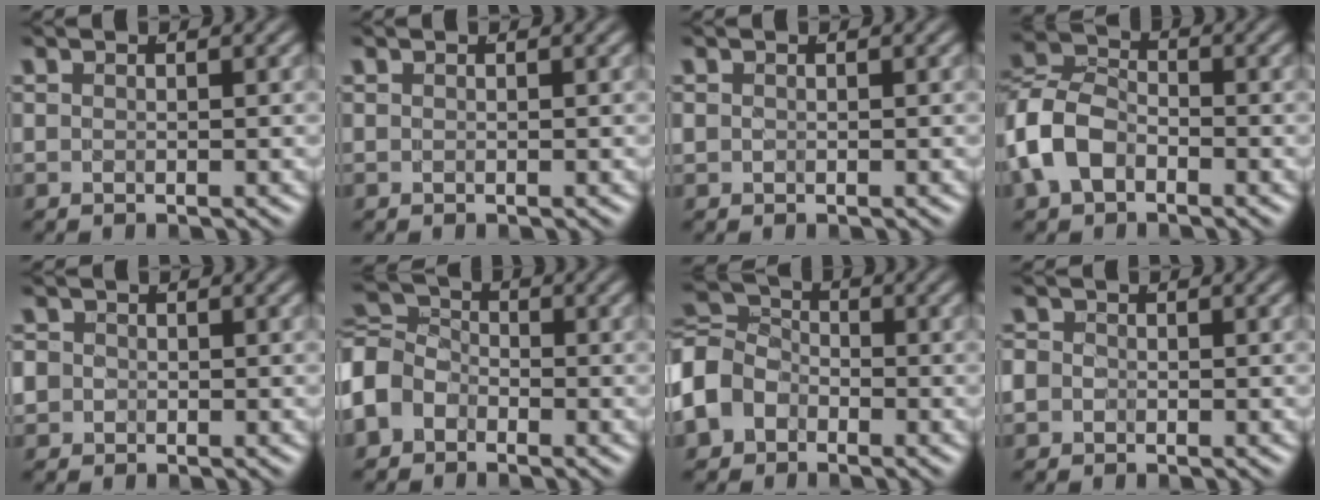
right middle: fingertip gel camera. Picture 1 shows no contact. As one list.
[{"total": 0.0}, {"total": 0.7, "force": [-0.1, 0.6, 0.3], "torque": [-0.010, -0.003, 0.002]}, {"total": 9.0, "force": [-1.9, 7.9, 3.7], "torque": [-0.114, -0.021, -0.039]}, {"total": 3.1, "force": [-0.6, 2.9, 0.9], "torque": [-0.033, -0.014, -0.010]}, {"total": 5.4, "force": [-1.0, 4.7, 2.4], "torque": [-0.058, -0.016, -0.016]}, {"total": 6.1, "force": [-1.1, 5.3, 2.6], "torque": [-0.071, -0.020, -0.016]}, {"total": 2.7, "force": [-0.5, 2.6, 0.9], "torque": [-0.033, -0.011, -0.010]}]